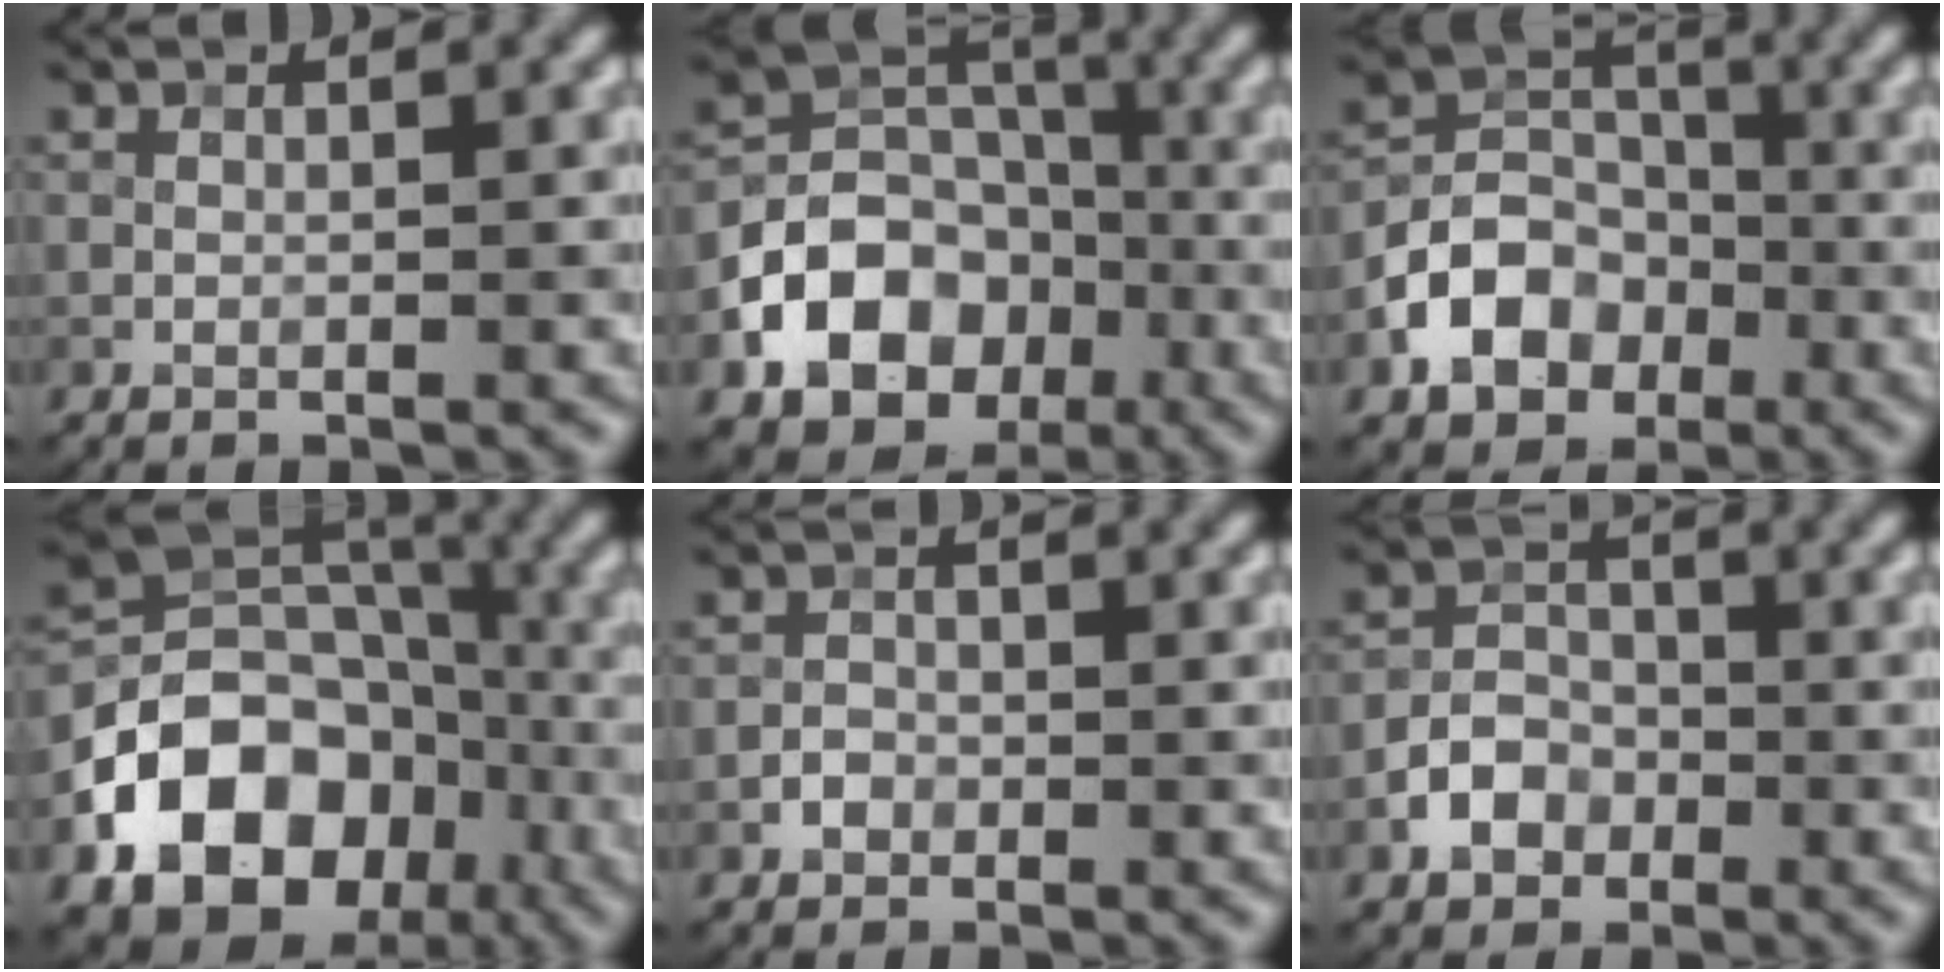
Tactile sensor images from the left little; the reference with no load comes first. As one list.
[{"total": 10.4, "force": [-4.2, 8.2, 4.9], "torque": [-0.070, 0.005, -0.096]}, {"total": 6.5, "force": [-2.9, 4.9, 3.0], "torque": [-0.047, -0.001, -0.061]}, {"total": 14.2, "force": [-6.2, 10.7, 6.9], "torque": [-0.127, 0.007, -0.123]}, {"total": 1.4, "force": [-0.7, 1.1, 0.4], "torque": [-0.003, 0.003, -0.016]}, {"total": 3.5, "force": [-1.8, 2.7, 1.4], "torque": [-0.020, 0.007, -0.034]}]